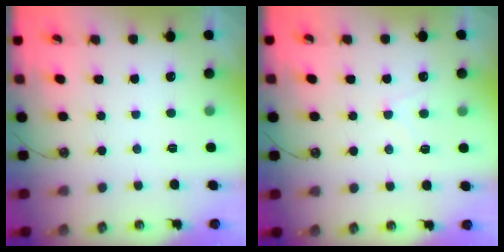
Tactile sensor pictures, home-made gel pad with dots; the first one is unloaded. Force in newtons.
{"total": 2.9, "press": 2.9, "slide": 0.4}